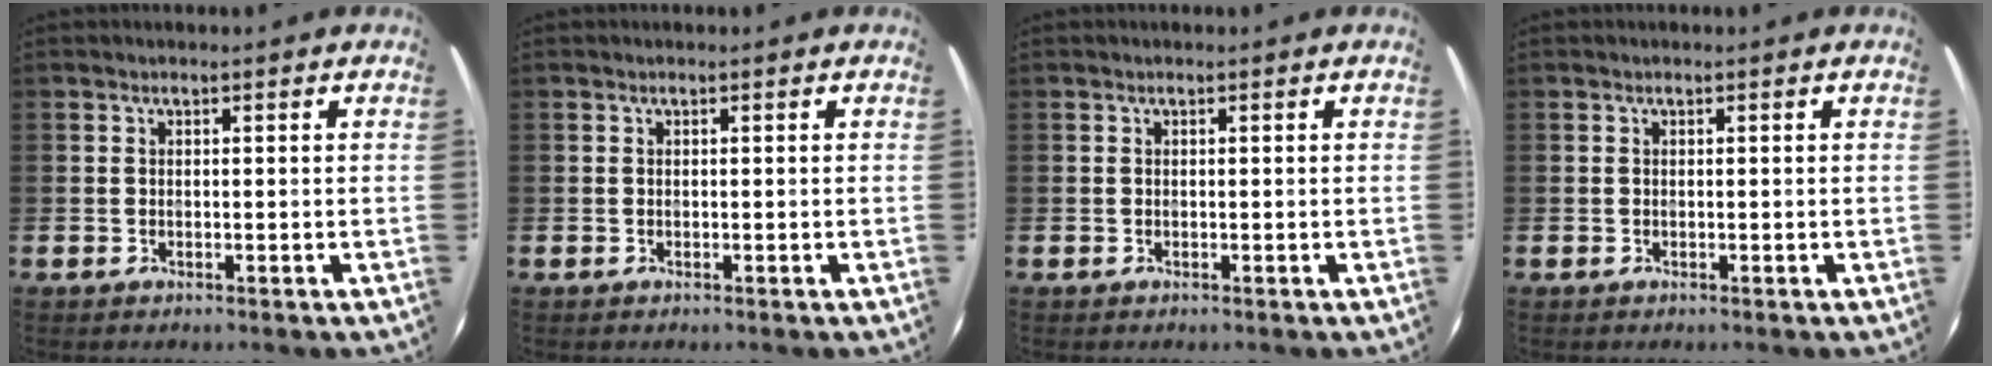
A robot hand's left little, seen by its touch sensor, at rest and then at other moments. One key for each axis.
{"total": 0.0}
{"total": 0.0}
{"total": 0.0}